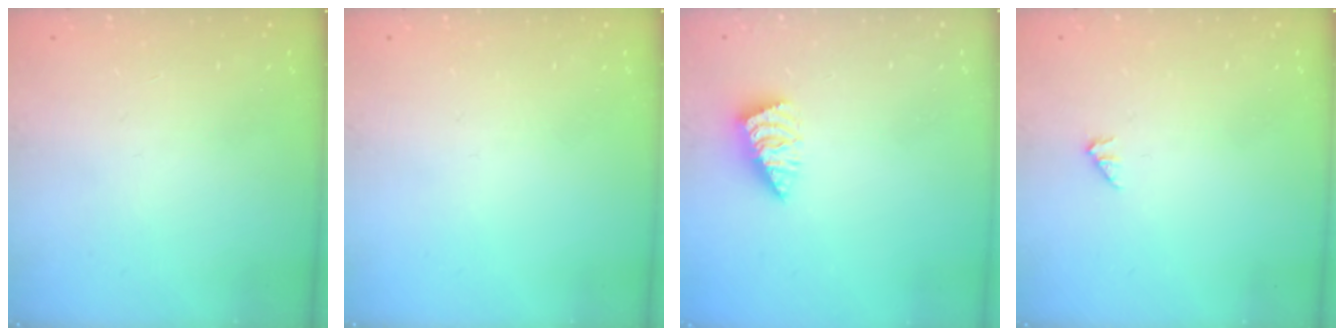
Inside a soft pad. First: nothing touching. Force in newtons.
{"total": 0.0}
{"total": 1.4, "press": 1.4, "slide": 0.3}
{"total": 0.0}